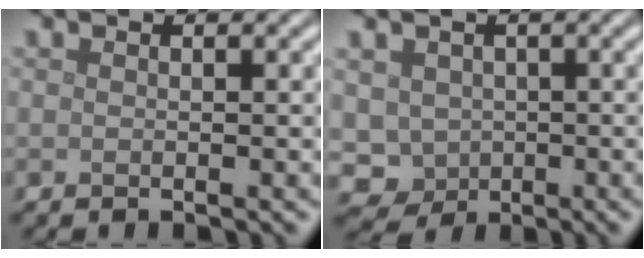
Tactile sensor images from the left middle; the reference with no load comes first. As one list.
[{"total": 4.3, "force": [-0.9, 4.0, 1.3], "torque": [-0.021, -0.005, -0.016]}]